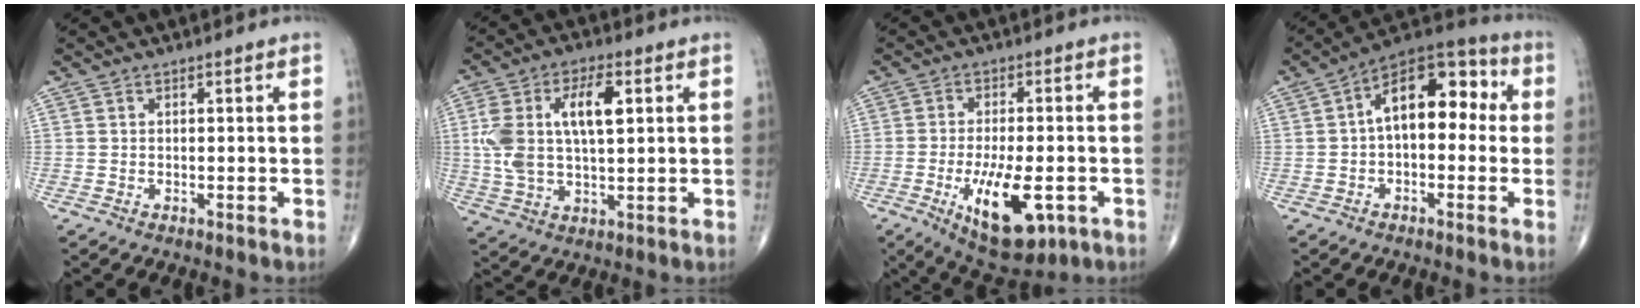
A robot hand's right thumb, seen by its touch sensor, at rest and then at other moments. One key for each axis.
{"total": 13.4, "fx": 2.9, "fy": 6.2, "fz": 11.5, "tx": -0.231, "ty": 0.011, "tz": 0.058}
{"total": 13.5, "fx": -4.6, "fy": 5.5, "fz": 11.4, "tx": -0.179, "ty": -0.001, "tz": -0.060}
{"total": 13.9, "fx": 1.3, "fy": 7.9, "fz": 11.3, "tx": -0.141, "ty": 0.047, "tz": 0.004}